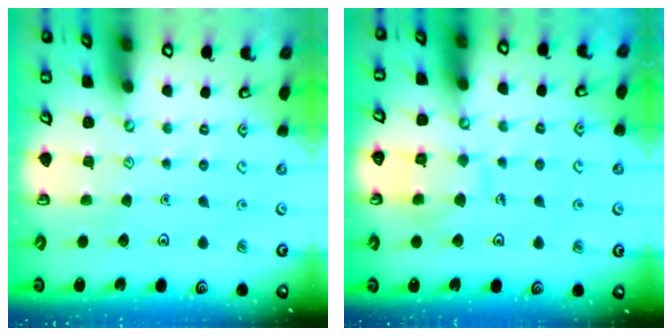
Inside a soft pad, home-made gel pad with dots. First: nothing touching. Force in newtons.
{"total": 8.6, "press": 8.6, "slide": 0.8}